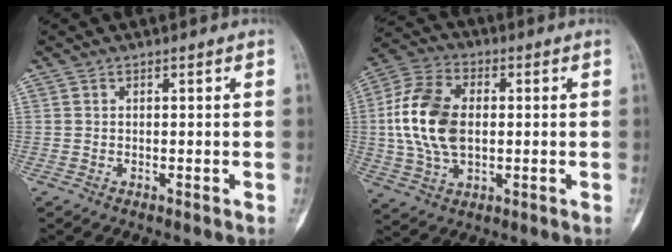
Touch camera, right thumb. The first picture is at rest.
{"total": 14.8, "force": [0.6, 9.4, 11.4], "torque": [-0.223, 0.013, 0.011]}